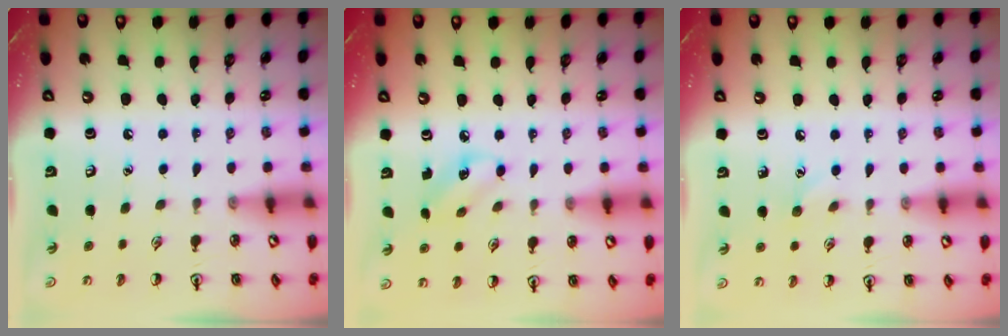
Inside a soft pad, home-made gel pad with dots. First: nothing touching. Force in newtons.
{"total": 3.9, "press": 3.7, "slide": 1.3}
{"total": 3.8, "press": 3.7, "slide": 1.0}